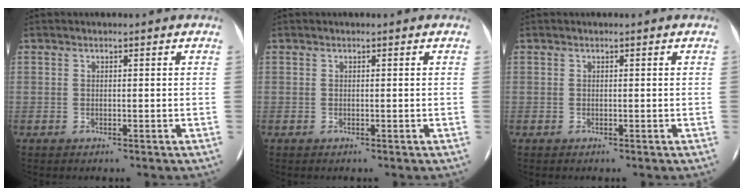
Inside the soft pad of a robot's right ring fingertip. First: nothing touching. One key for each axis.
{"total": 0.0}
{"total": 0.0}